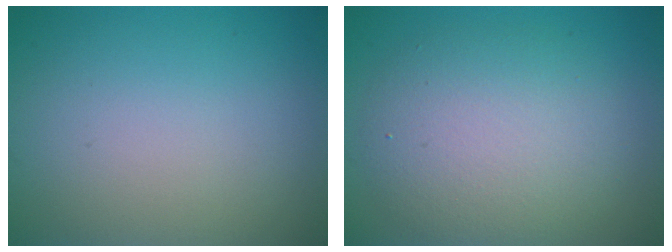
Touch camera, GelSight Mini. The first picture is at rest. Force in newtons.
{"total": 6.0, "press": 6.0, "slide": 0.5}